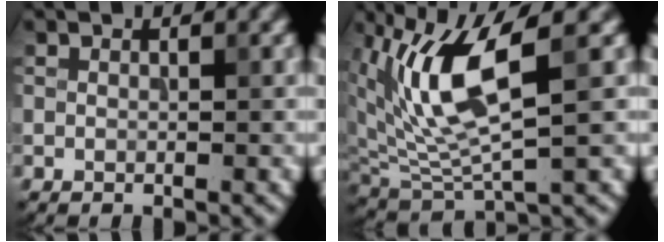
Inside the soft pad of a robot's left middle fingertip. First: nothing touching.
{"total": 7.5, "force": [2.3, 2.5, 6.7], "torque": [-0.153, -0.010, 0.047]}